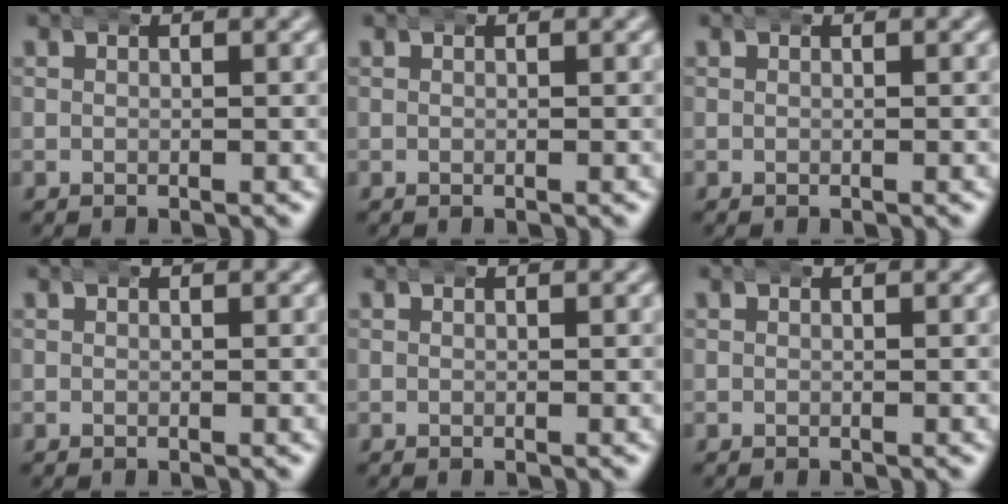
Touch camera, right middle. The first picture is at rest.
{"total": 0.0}
{"total": 0.0}
{"total": 0.0}
{"total": 0.0}
{"total": 0.0}